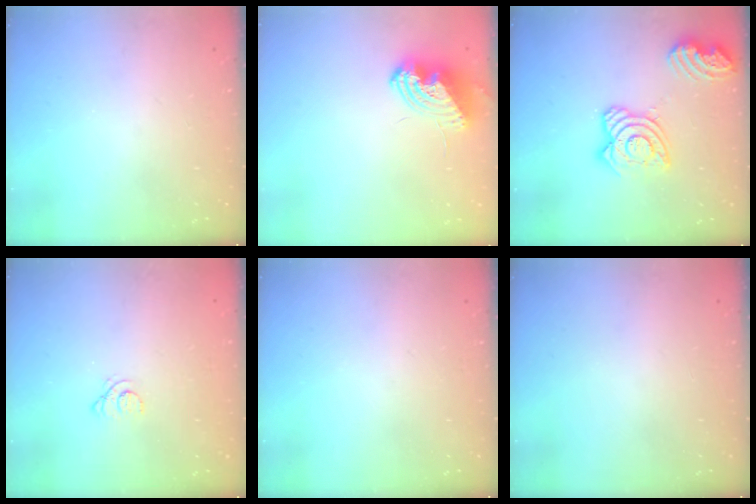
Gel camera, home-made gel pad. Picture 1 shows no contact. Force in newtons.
{"total": 9.9, "press": 9.9, "slide": 1.2}
{"total": 17.6, "press": 17.6, "slide": 1.4}
{"total": 1.4, "press": 1.4, "slide": 0.2}
{"total": 0.0}
{"total": 0.0}